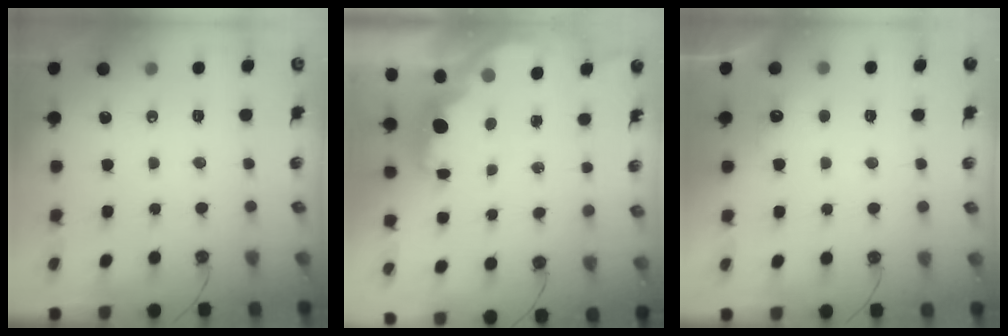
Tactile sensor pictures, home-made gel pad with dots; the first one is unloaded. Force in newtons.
{"total": 1.8, "press": 1.7, "slide": 0.7}
{"total": 5.4, "press": 5.2, "slide": 1.3}